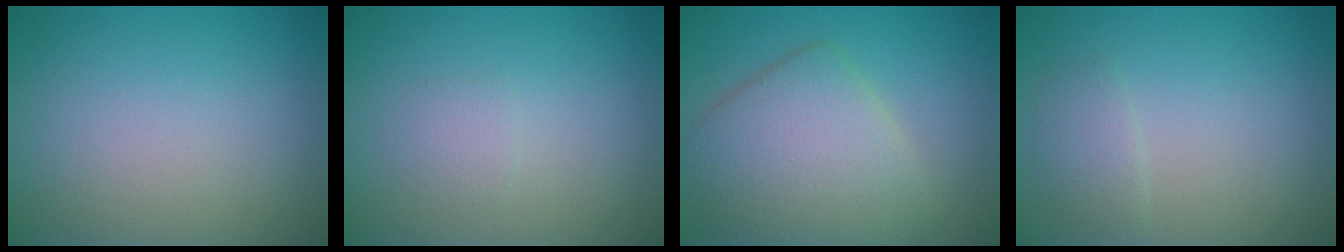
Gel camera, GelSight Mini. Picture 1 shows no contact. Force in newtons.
{"total": 1.0, "press": 1.0, "slide": 0.1}
{"total": 6.8, "press": 6.7, "slide": 0.5}
{"total": 1.5, "press": 1.5, "slide": 0.0}